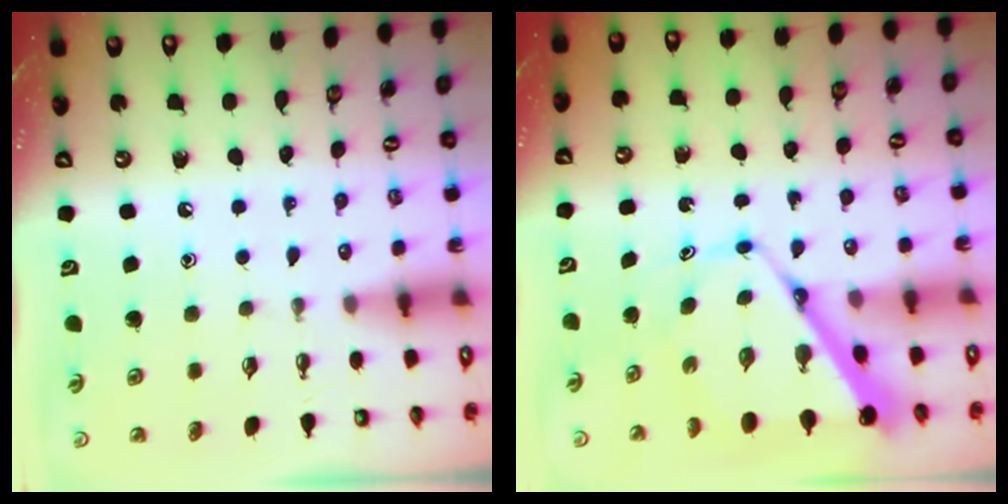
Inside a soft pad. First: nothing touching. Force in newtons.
{"total": 10.2, "press": 10.2, "slide": 1.0}